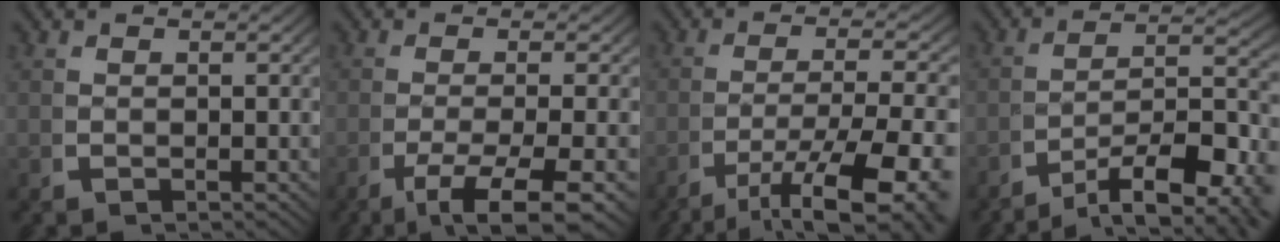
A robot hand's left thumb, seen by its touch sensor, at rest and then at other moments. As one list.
[{"total": 5.8, "force": [-2.7, 2.0, 4.7], "torque": [-0.090, -0.018, -0.033]}, {"total": 9.0, "force": [-3.8, 3.7, 7.2], "torque": [-0.129, -0.030, -0.042]}, {"total": 9.4, "force": [-2.9, 5.1, 7.3], "torque": [-0.110, -0.023, -0.041]}]